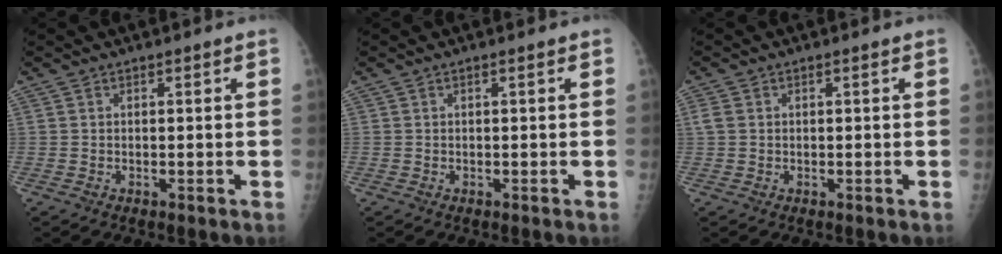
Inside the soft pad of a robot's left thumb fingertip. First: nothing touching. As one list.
[{"total": 0.0}, {"total": 1.6, "force": [0.3, 1.3, 0.9], "torque": [-0.023, 0.004, 0.007]}]